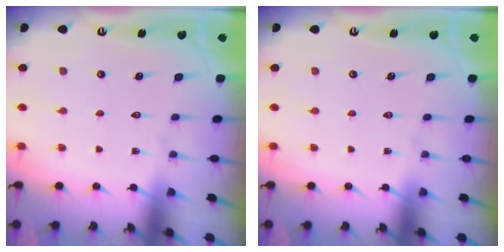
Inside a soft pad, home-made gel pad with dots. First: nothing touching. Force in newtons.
{"total": 0.0}